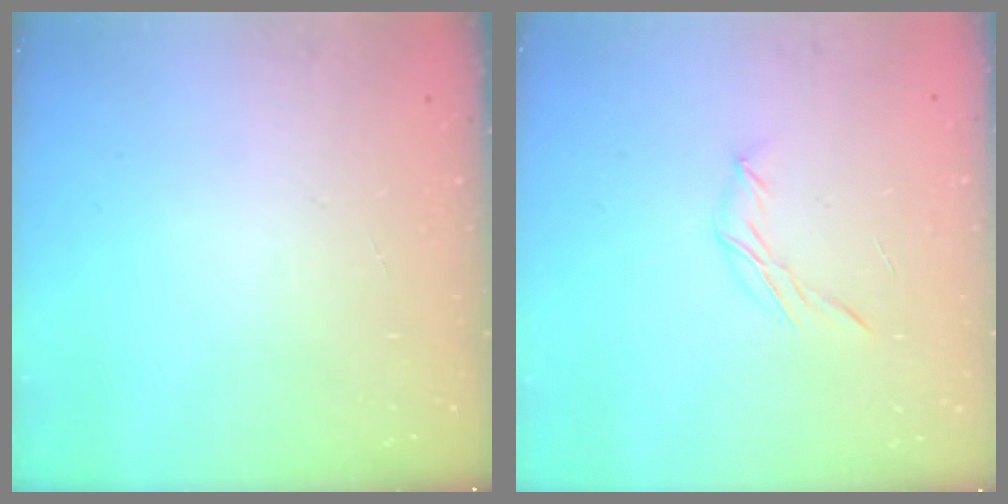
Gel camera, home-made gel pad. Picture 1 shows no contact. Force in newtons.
{"total": 5.4, "press": 5.4, "slide": 0.8}